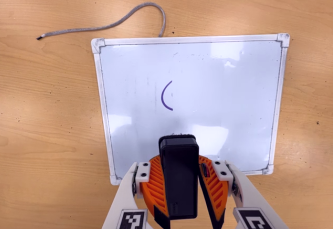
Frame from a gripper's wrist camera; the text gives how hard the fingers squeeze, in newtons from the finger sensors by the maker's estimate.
{"total": 9.7, "left": 9.8, "right": 9.7}